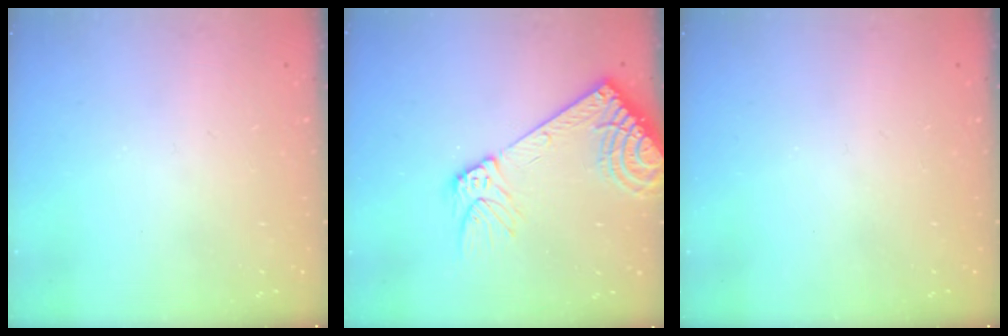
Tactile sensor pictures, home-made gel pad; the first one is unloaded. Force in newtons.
{"total": 13.3, "press": 12.9, "slide": 2.9}
{"total": 0.0}